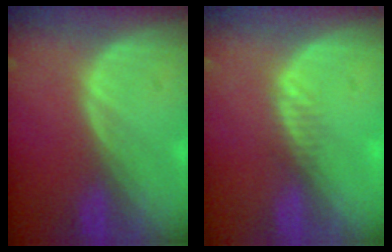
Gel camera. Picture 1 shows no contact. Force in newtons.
{"total": 1.3, "press": 1.1, "slide": 0.7}